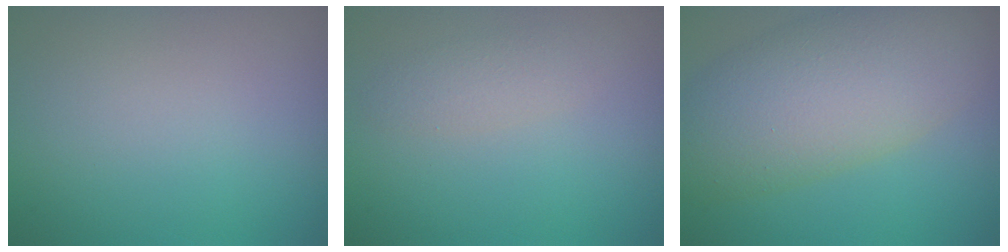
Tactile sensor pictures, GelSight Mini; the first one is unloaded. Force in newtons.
{"total": 1.7, "press": 1.7, "slide": 0.0}
{"total": 8.8, "press": 8.8, "slide": 0.7}